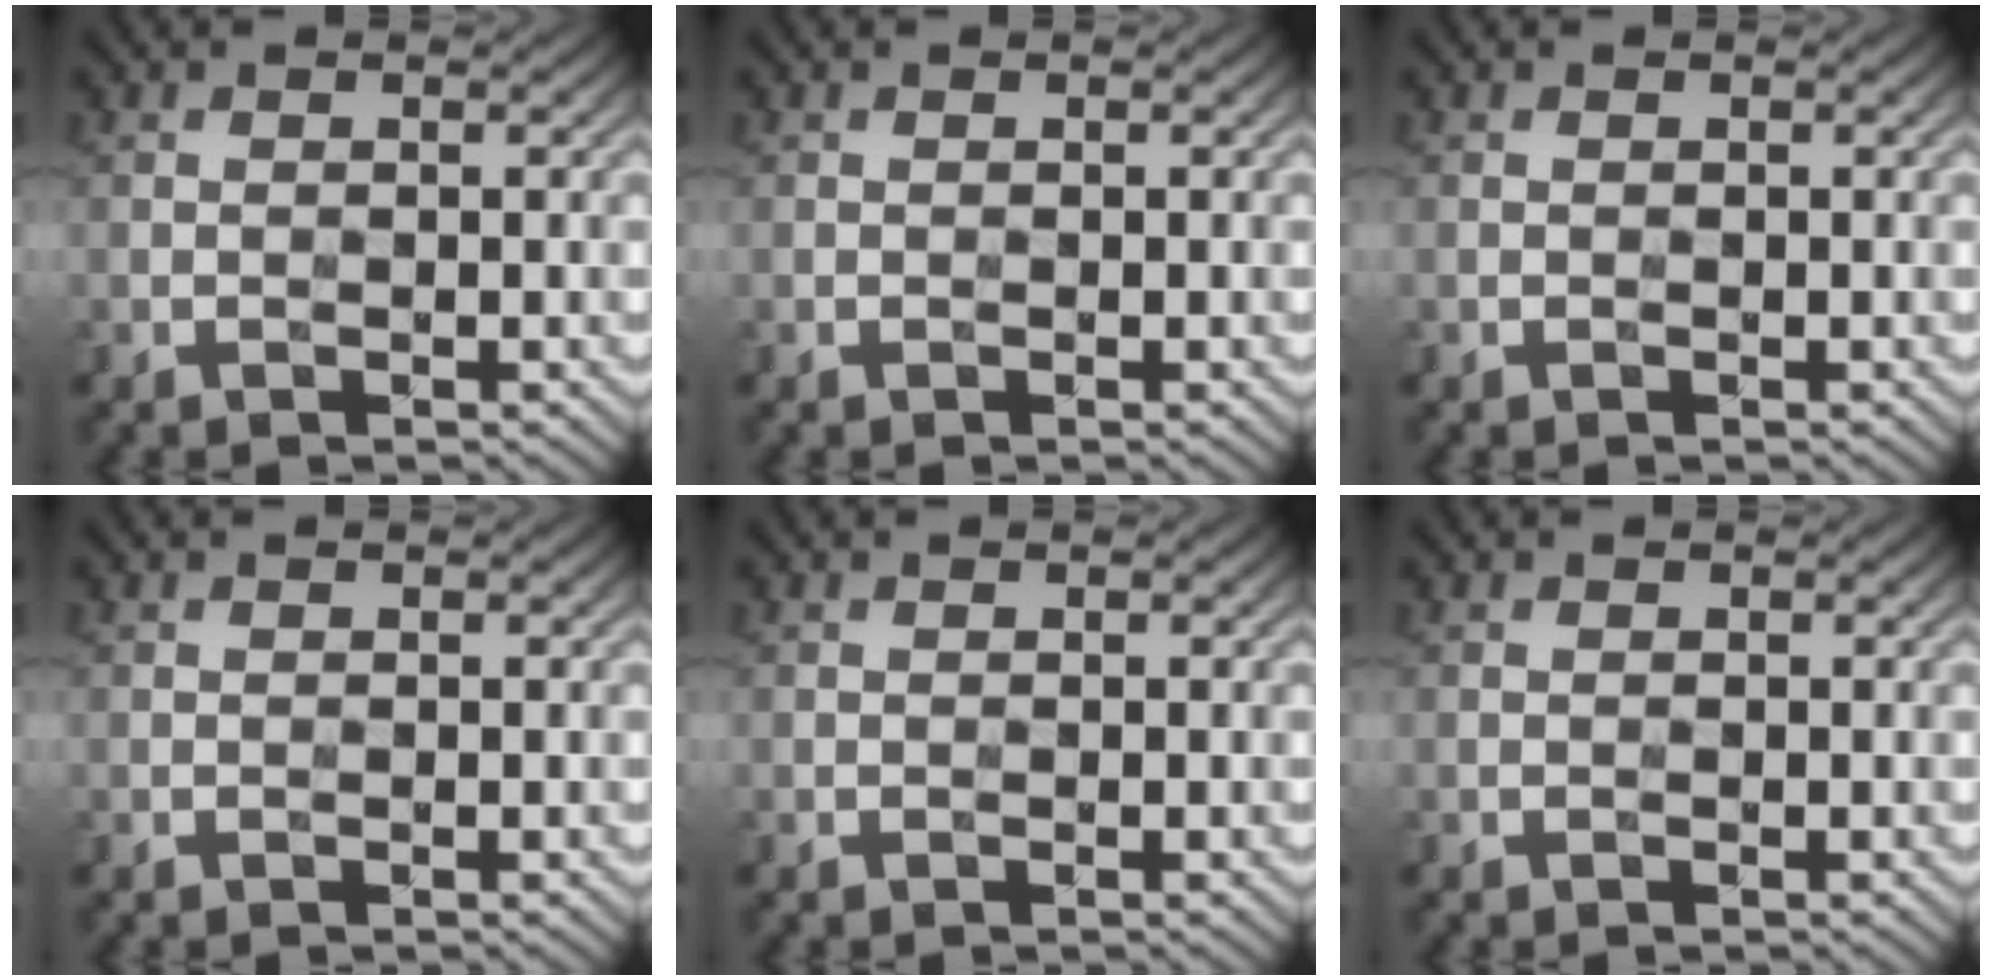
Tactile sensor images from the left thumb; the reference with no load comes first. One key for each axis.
{"total": 0.0}
{"total": 0.0}
{"total": 0.0}
{"total": 0.0}
{"total": 0.0}